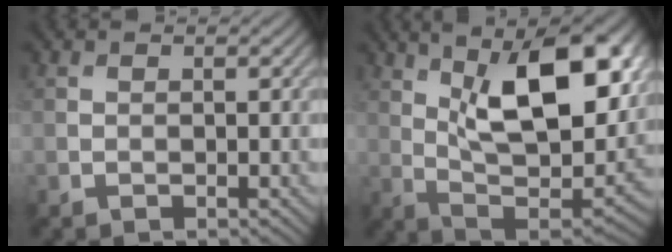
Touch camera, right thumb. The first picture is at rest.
{"total": 17.4, "force": [6.2, 7.8, 14.3], "torque": [-0.231, 0.015, 0.095]}